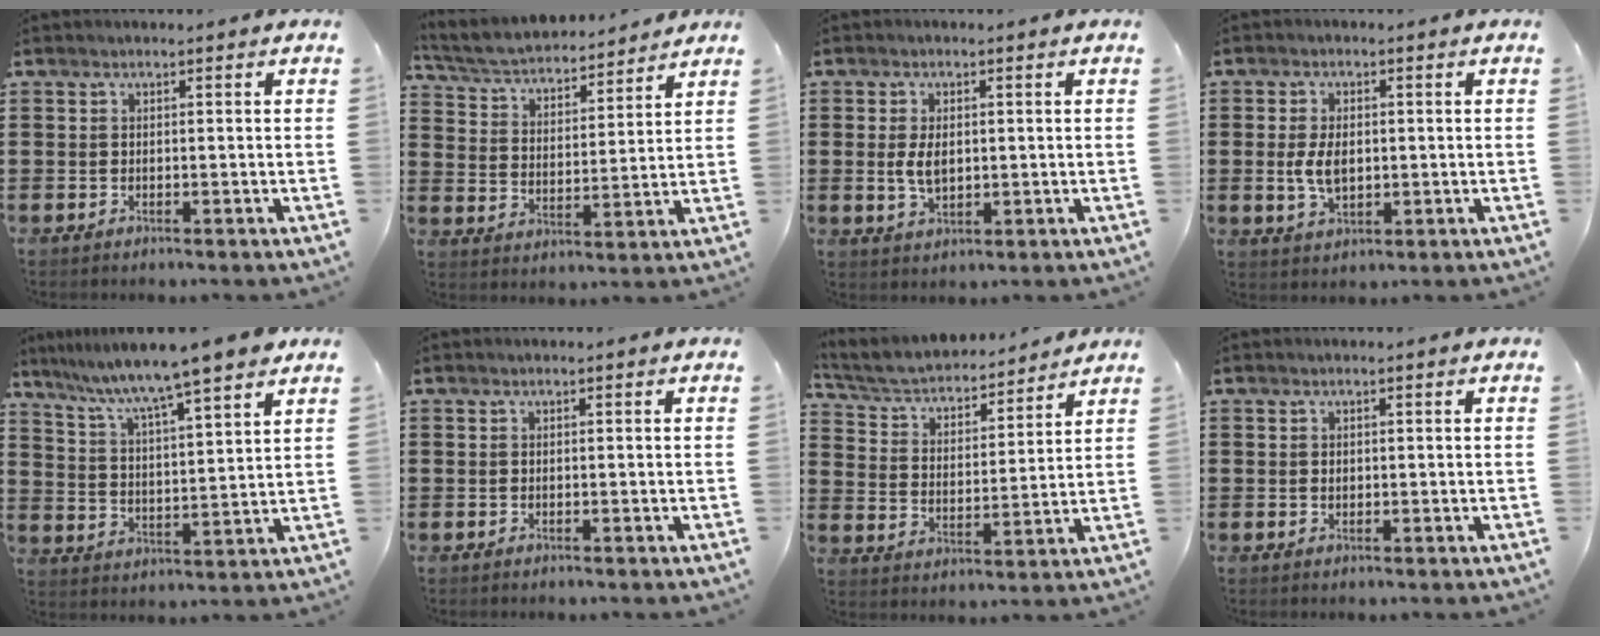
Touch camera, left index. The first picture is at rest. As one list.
[{"total": 4.5, "force": [4.3, 0.6, 1.1], "torque": [-0.045, -0.029, 0.070]}, {"total": 4.1, "force": [0.3, 2.3, 3.3], "torque": [-0.075, 0.004, 0.003]}, {"total": 5.1, "force": [0.1, 2.9, 4.2], "torque": [-0.096, 0.004, -0.002]}, {"total": 7.3, "force": [6.5, -0.8, 3.1], "torque": [-0.089, -0.044, 0.104]}, {"total": 0.0}, {"total": 4.4, "force": [4.0, 1.2, 1.4], "torque": [-0.047, -0.027, 0.062]}, {"total": 0.6, "force": [0.3, 0.5, 0.3], "torque": [-0.009, 0.002, 0.005]}]